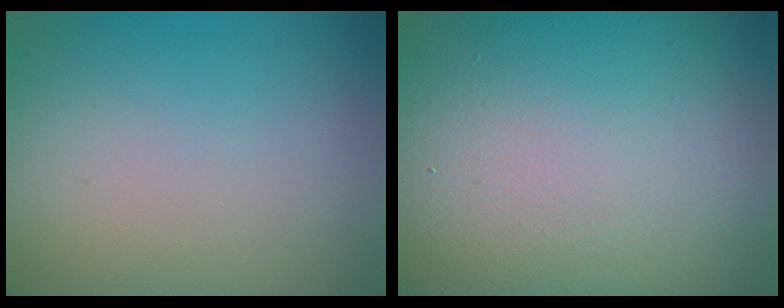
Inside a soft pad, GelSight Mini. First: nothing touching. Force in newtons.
{"total": 18.9, "press": 18.9, "slide": 0.9}